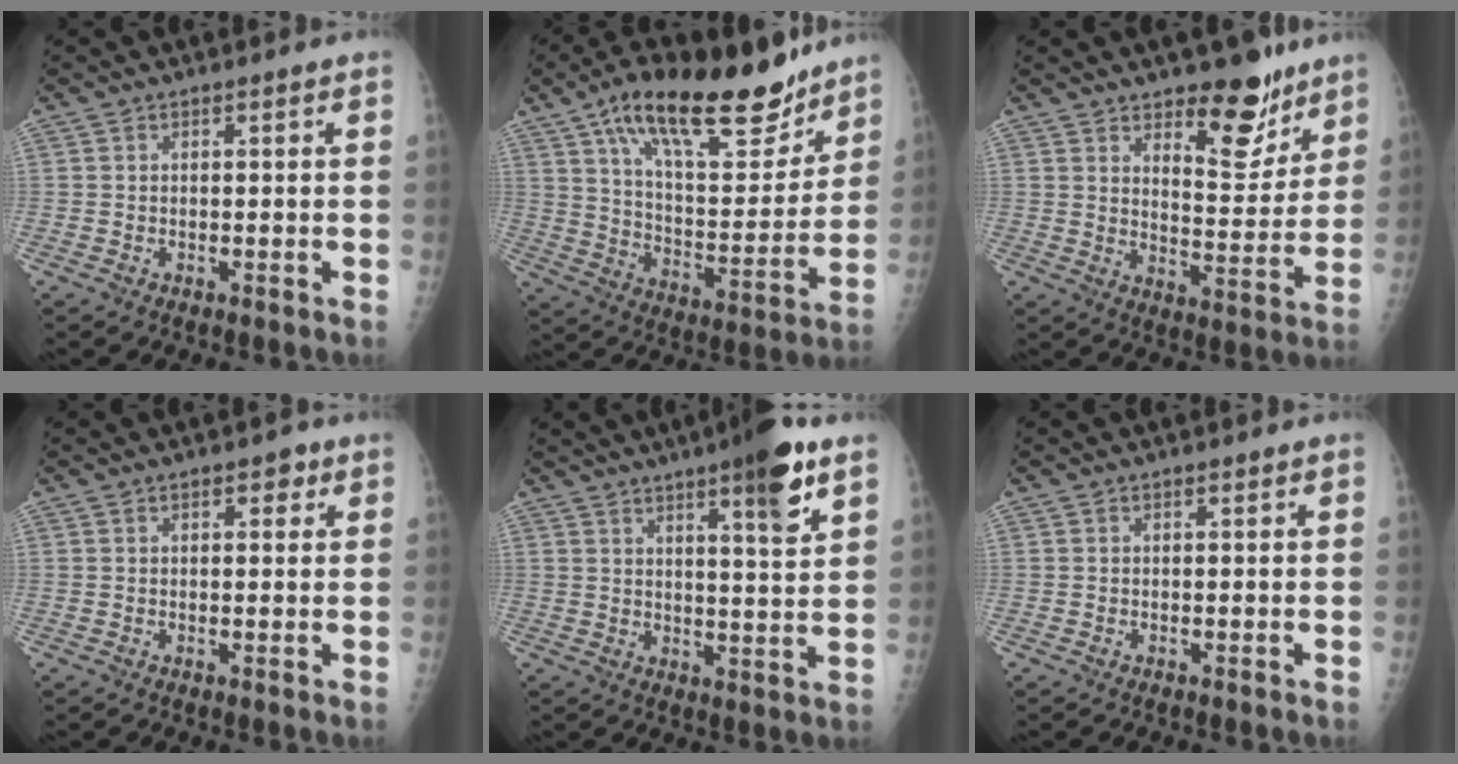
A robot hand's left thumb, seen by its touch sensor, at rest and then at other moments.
{"total": 23.9, "force": [16.1, 9.0, 15.2], "torque": [-0.205, -0.060, 0.266]}
{"total": 12.5, "force": [8.6, 5.3, 7.4], "torque": [-0.064, -0.063, 0.134]}
{"total": 2.6, "force": [1.2, 1.4, 1.7], "torque": [-0.010, -0.001, 0.014]}
{"total": 11.0, "force": [6.5, 1.7, 8.7], "torque": [-0.116, -0.031, 0.090]}
{"total": 0.0}